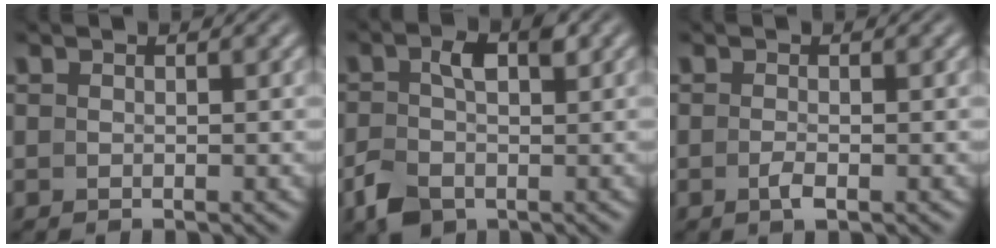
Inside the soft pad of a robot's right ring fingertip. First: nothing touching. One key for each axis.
{"total": 3.7, "fx": -1.1, "fy": 2.2, "fz": 2.7, "tx": -0.053, "ty": -0.009, "tz": -0.011}
{"total": 1.1, "fx": -0.7, "fy": 0.0, "fz": 0.8, "tx": -0.017, "ty": -0.003, "tz": -0.012}